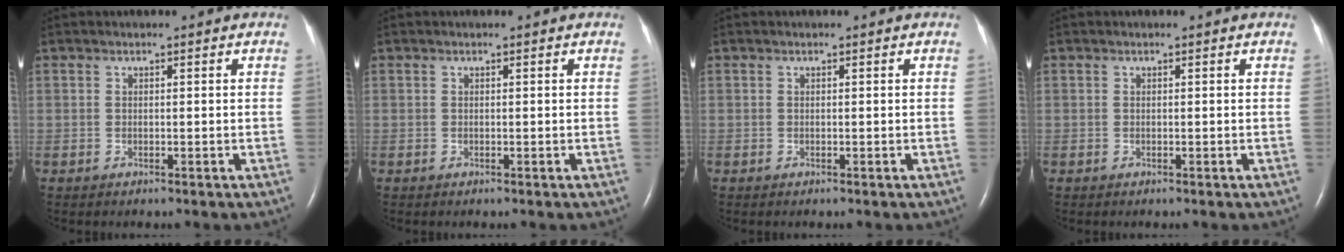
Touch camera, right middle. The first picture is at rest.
{"total": 0.0}
{"total": 0.0}
{"total": 0.0}